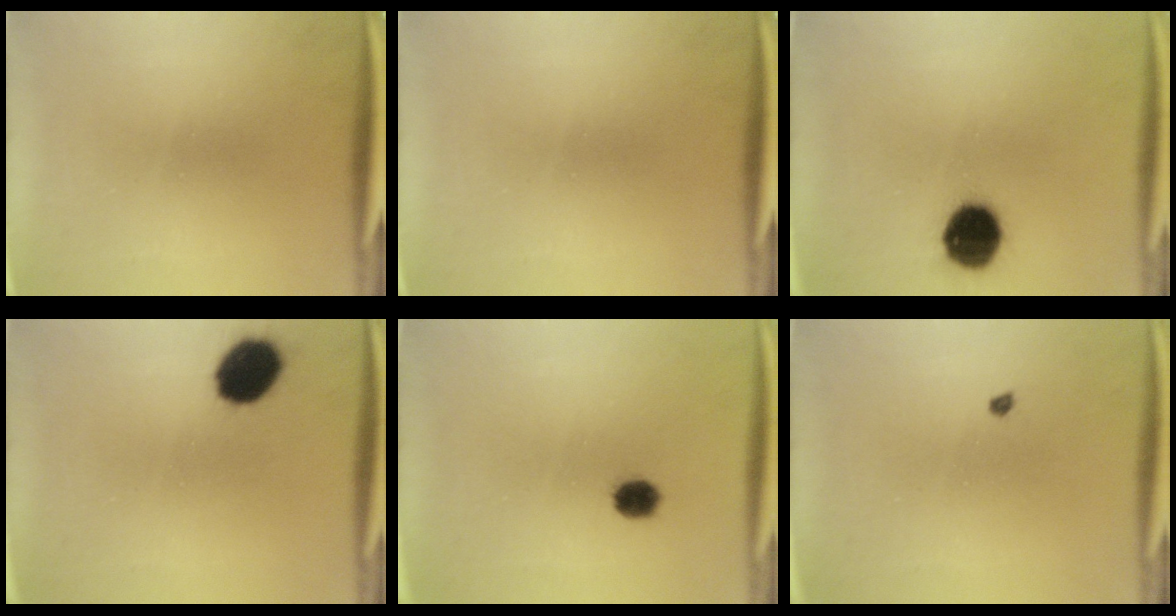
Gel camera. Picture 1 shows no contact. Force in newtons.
{"total": 0.0}
{"total": 12.2}
{"total": 10.3}
{"total": 3.7}
{"total": 0.6}